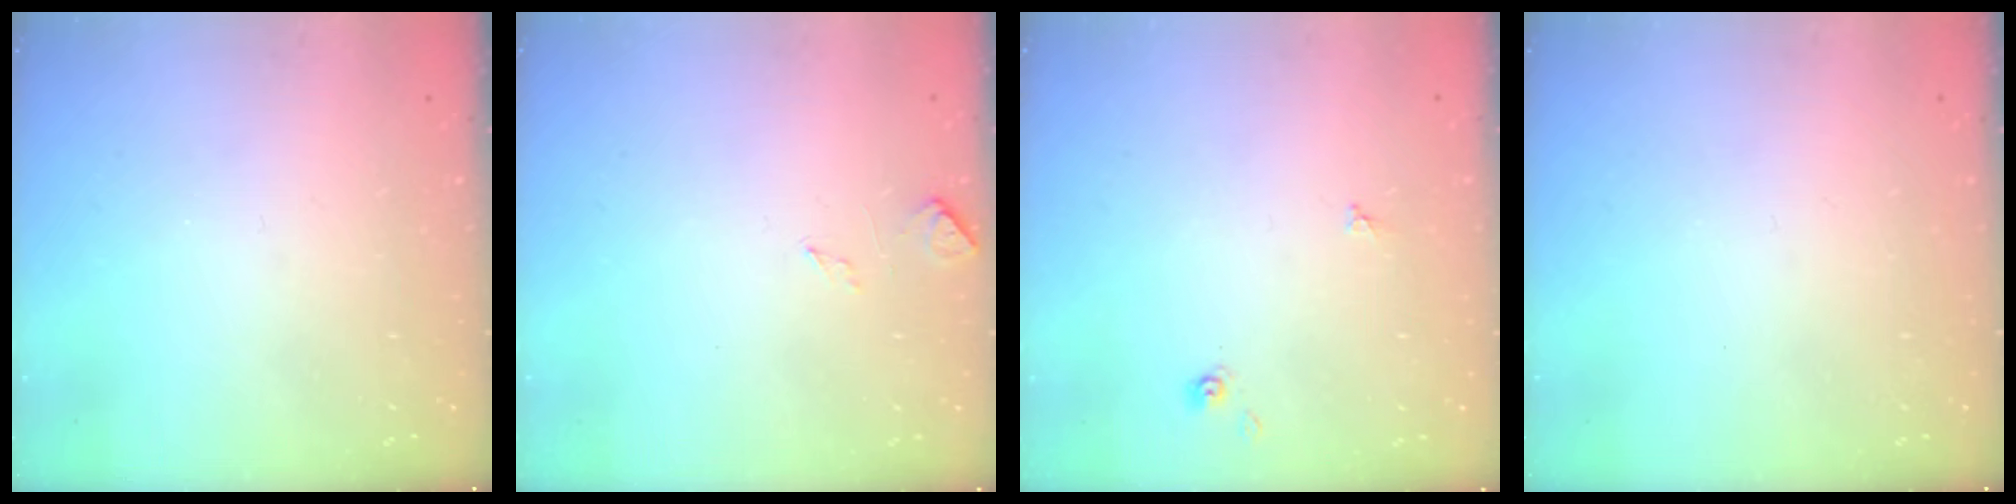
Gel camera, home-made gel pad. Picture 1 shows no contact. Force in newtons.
{"total": 3.4, "press": 3.3, "slide": 0.8}
{"total": 2.2, "press": 2.1, "slide": 0.3}
{"total": 0.0}